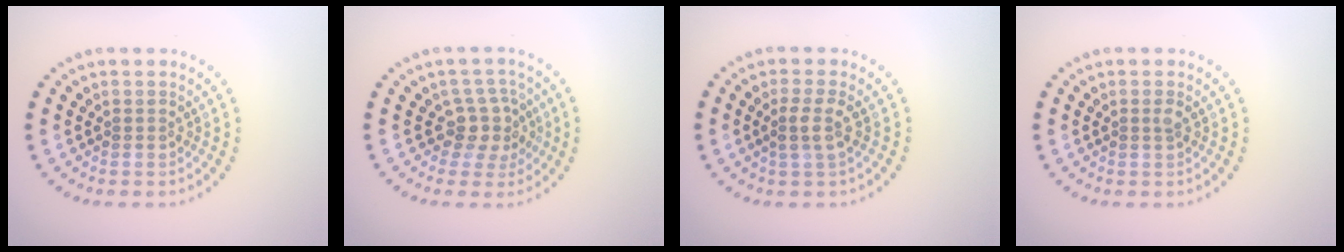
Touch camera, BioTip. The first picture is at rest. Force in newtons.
{"total": 2.9, "press": 2.3, "slide": 1.7}
{"total": 2.0, "press": 1.8, "slide": 1.0}
{"total": 0.7, "press": 0.5, "slide": 0.5}